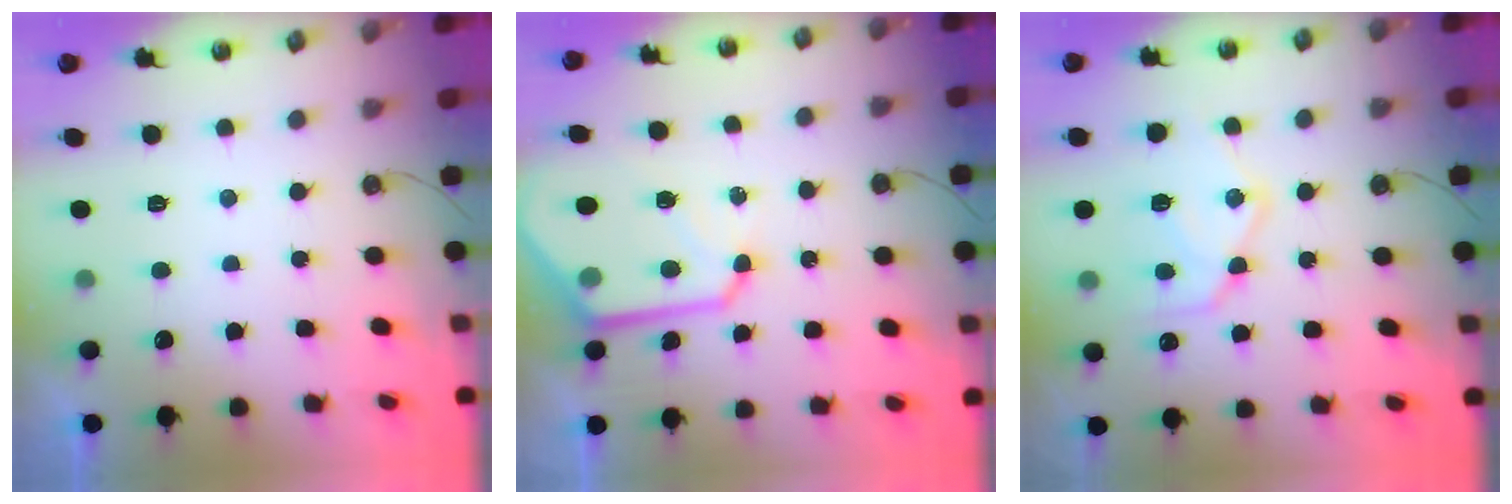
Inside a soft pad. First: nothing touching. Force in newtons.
{"total": 13.9, "press": 13.9, "slide": 1.4}
{"total": 15.3, "press": 15.2, "slide": 0.9}